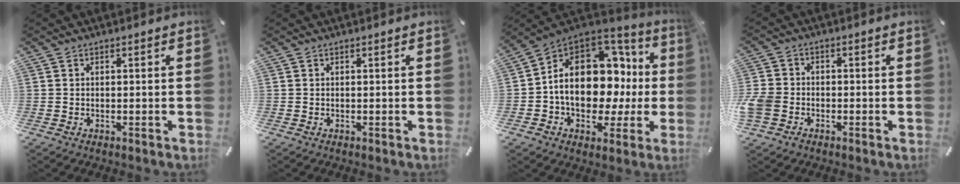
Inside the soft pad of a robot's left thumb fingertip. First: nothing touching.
{"total": 0.0}
{"total": 18.7, "force": [1.5, 13.1, 13.2], "torque": [-0.204, -0.021, 0.029]}
{"total": 5.3, "force": [-2.2, 4.2, 2.3], "torque": [-0.056, 0.010, -0.041]}